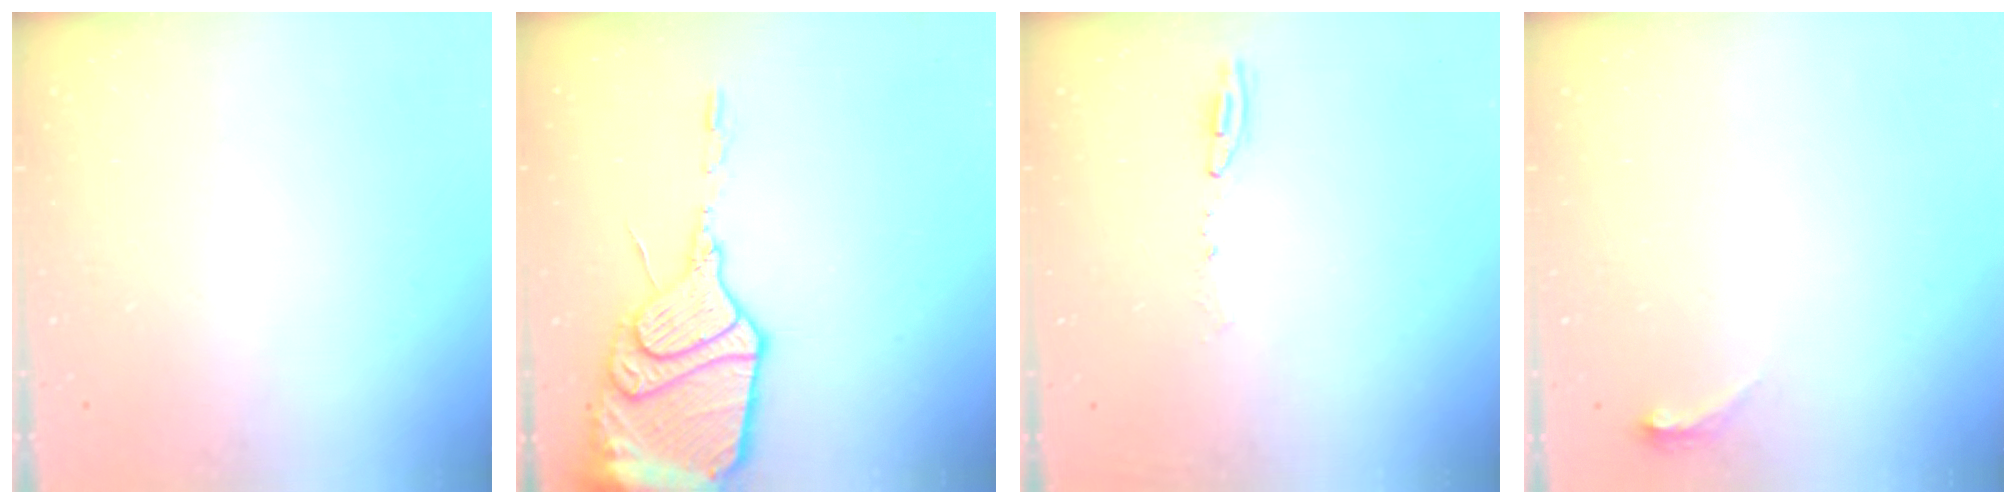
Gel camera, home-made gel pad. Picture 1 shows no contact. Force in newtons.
{"total": 19.2, "press": 19.1, "slide": 1.6}
{"total": 5.7, "press": 5.7, "slide": 0.7}
{"total": 3.8, "press": 3.5, "slide": 1.6}